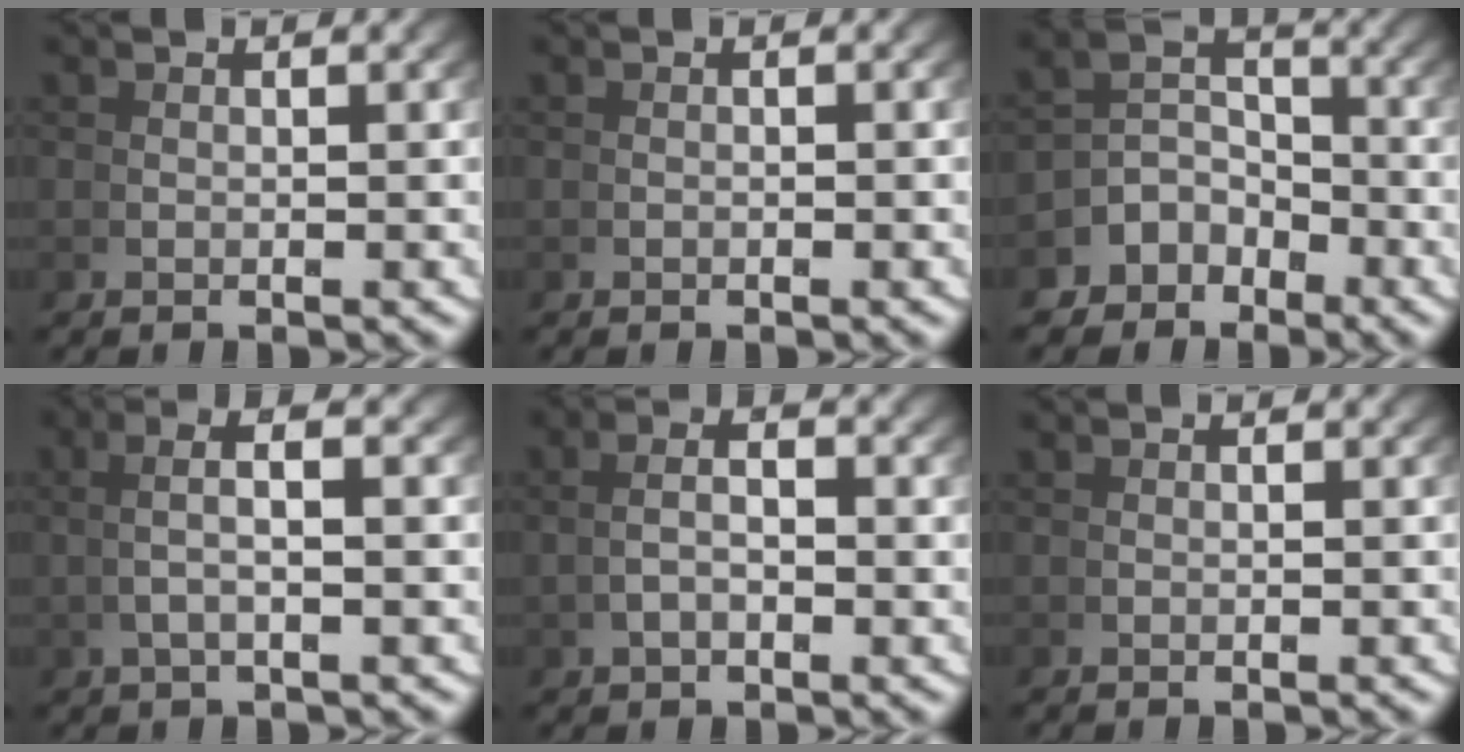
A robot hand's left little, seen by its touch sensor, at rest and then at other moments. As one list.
[{"total": 0.0}, {"total": 5.5, "force": [-1.9, 4.5, 2.4], "torque": [-0.040, -0.011, -0.039]}, {"total": 3.1, "force": [1.0, 0.3, 2.9], "torque": [-0.049, 0.014, 0.018]}, {"total": 2.5, "force": [0.2, 1.0, 2.3], "torque": [-0.037, 0.001, 0.008]}, {"total": 0.0}]